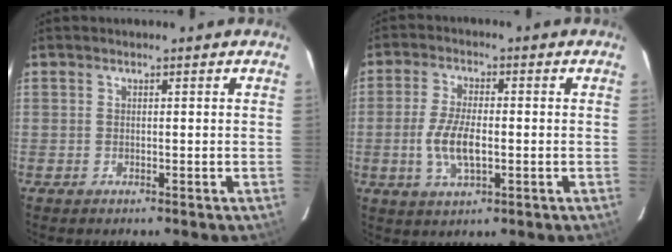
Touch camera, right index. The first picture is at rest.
{"total": 7.6, "force": [-1.4, 3.0, 6.8], "torque": [-0.143, -0.003, -0.026]}